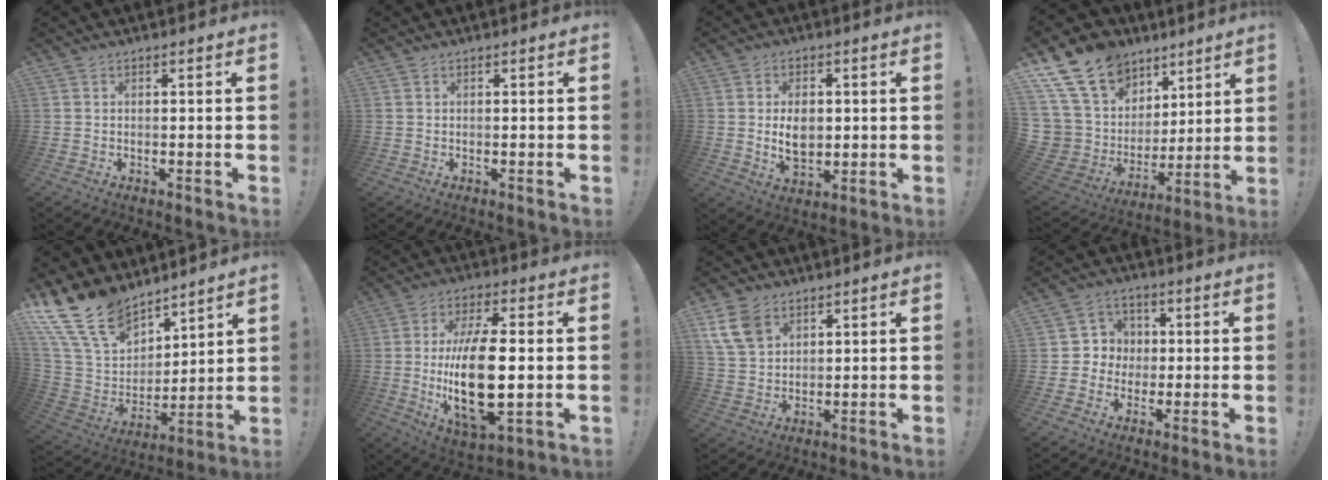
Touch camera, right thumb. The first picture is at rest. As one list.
[{"total": 0.0}, {"total": 8.0, "force": [0.2, 5.7, 5.6], "torque": [-0.081, -0.004, 0.001]}, {"total": 19.2, "force": [11.9, 12.7, 8.0], "torque": [-0.152, -0.080, 0.260]}, {"total": 18.7, "force": [13.8, 10.1, 7.8], "torque": [-0.179, -0.087, 0.272]}, {"total": 20.3, "force": [-1.4, 8.7, 18.3], "torque": [-0.353, -0.015, -0.023]}, {"total": 9.8, "force": [5.4, 6.6, 4.9], "torque": [-0.095, -0.015, 0.108]}, {"total": 6.5, "force": [-0.7, 6.4, 0.9], "torque": [-0.014, 0.010, -0.009]}]